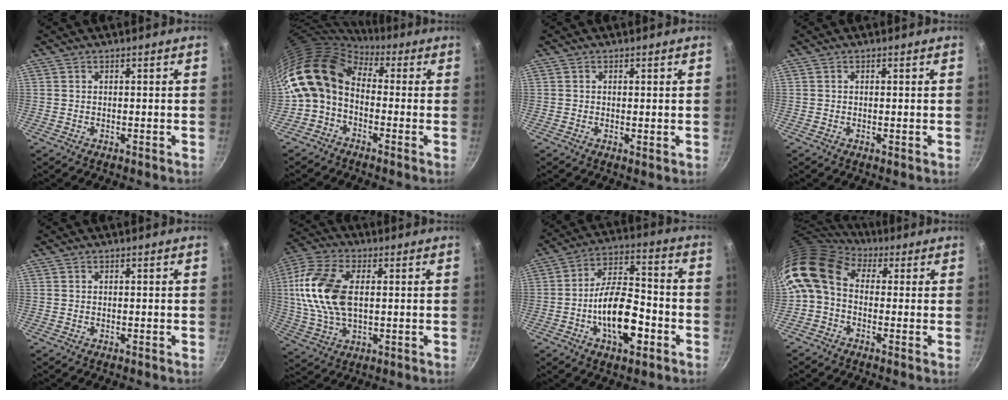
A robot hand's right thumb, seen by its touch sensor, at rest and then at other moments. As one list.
[{"total": 11.5, "force": [-0.2, 8.3, 8.0], "torque": [-0.129, 0.033, -0.027]}, {"total": 0.9, "force": [0.3, 0.4, 0.8], "torque": [-0.013, -0.002, 0.002]}, {"total": 0.0}, {"total": 0.0}, {"total": 15.9, "force": [1.8, 9.1, 12.9], "torque": [-0.253, 0.009, 0.027]}, {"total": 14.6, "force": [-4.8, 7.0, 11.8], "torque": [-0.179, 0.045, -0.088]}, {"total": 11.2, "force": [1.1, 8.1, 7.6], "torque": [-0.141, 0.025, -0.003]}]